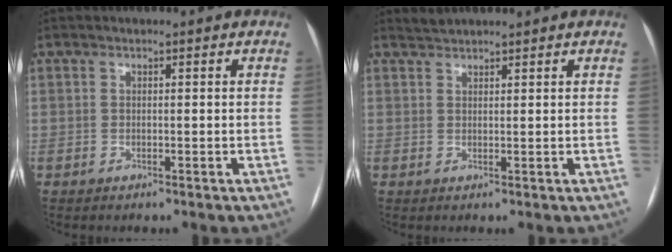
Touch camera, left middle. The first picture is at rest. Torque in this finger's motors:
{"motor_torque": [0.33, -0.47, 0.13, -0.01]}